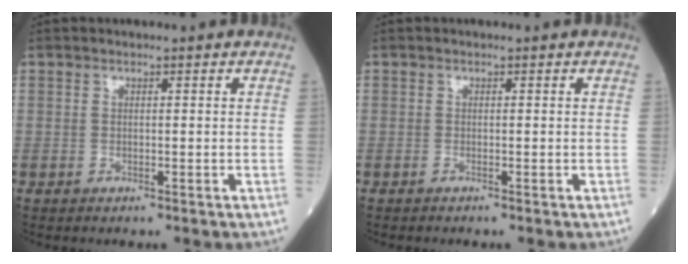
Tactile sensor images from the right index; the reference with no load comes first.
{"total": 0.0}